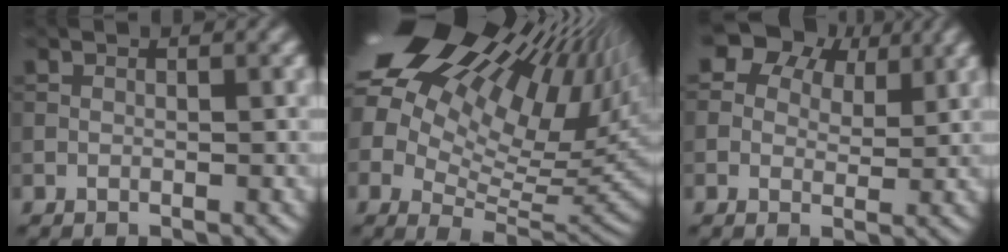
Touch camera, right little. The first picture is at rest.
{"total": 20.4, "force": [8.9, 11.1, 14.7], "torque": [-0.243, 0.043, 0.167]}
{"total": 8.5, "force": [5.3, 5.5, 3.8], "torque": [-0.067, 0.019, 0.068]}